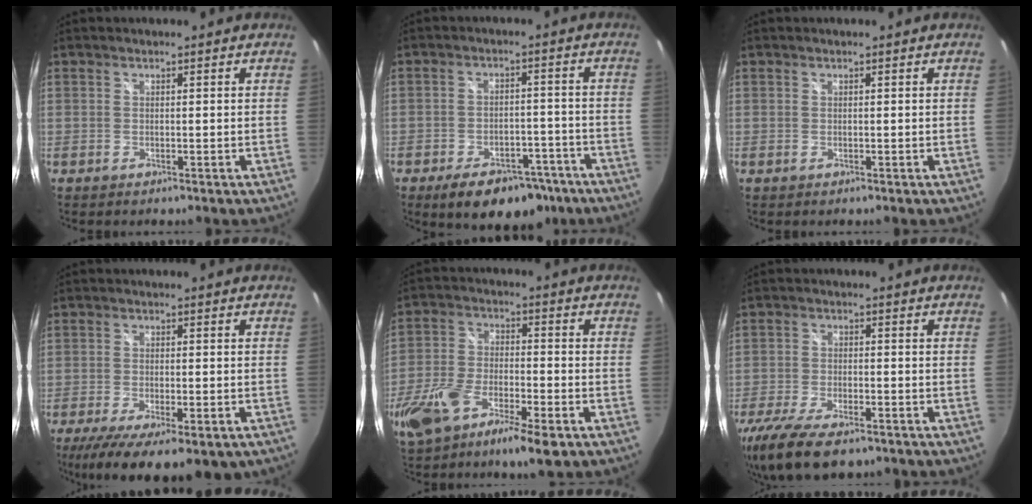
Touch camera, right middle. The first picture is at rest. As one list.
[{"total": 13.2, "force": [-9.3, 6.6, 6.6], "torque": [-0.125, 0.006, -0.121]}, {"total": 0.0}, {"total": 15.0, "force": [-9.5, 5.0, 10.5], "torque": [-0.204, -0.059, -0.140]}, {"total": 14.3, "force": [-8.4, 4.6, 10.6], "torque": [-0.230, -0.031, -0.159]}, {"total": 15.8, "force": [-11.3, 5.8, 9.4], "torque": [-0.214, -0.053, -0.192]}]